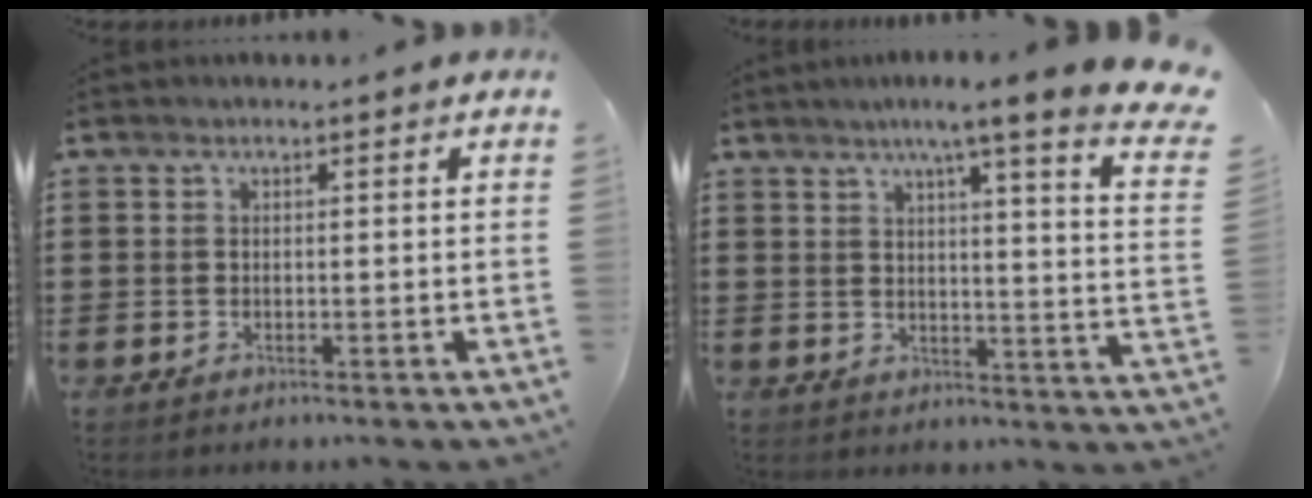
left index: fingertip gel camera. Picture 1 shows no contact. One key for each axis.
{"total": 6.3, "fx": 4.5, "fy": -1.2, "fz": 4.2, "tx": -0.087, "ty": -0.036, "tz": 0.063}